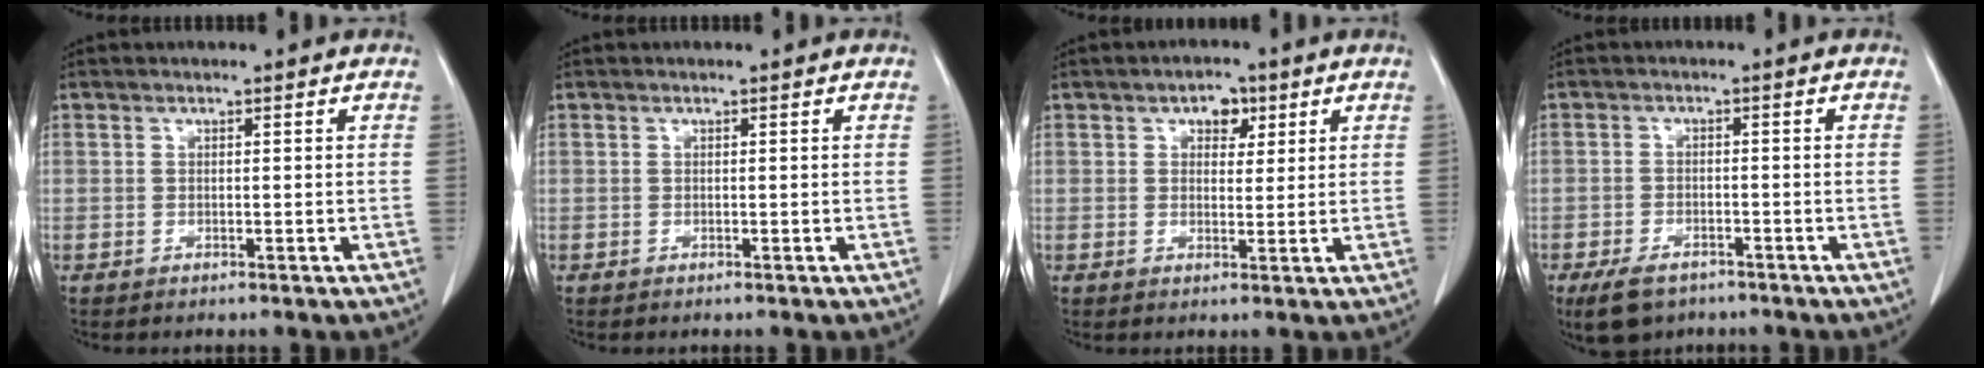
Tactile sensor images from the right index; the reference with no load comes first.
{"total": 0.0}
{"total": 3.6, "force": [1.7, 2.2, 2.2], "torque": [-0.027, 0.008, 0.025]}
{"total": 5.8, "force": [-4.1, 2.9, 2.8], "torque": [-0.054, -0.006, -0.064]}